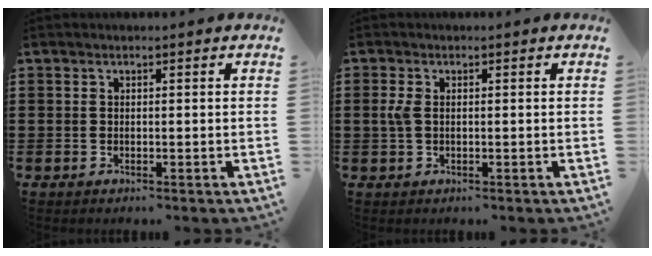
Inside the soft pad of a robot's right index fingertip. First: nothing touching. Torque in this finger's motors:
{"motor_torque": [0.43, -0.22, 0.09, 0.08]}